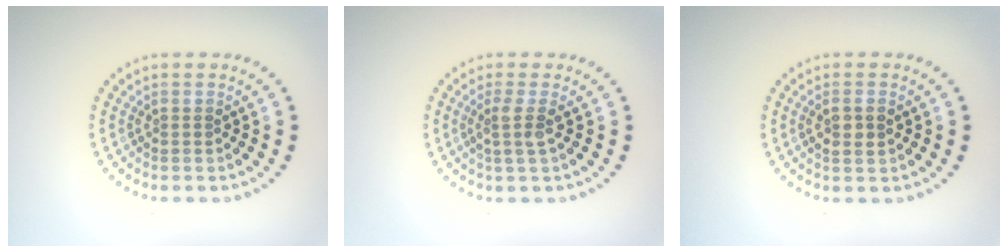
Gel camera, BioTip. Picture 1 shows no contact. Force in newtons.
{"total": 1.7, "press": 1.2, "slide": 1.2}
{"total": 1.7, "press": 1.7, "slide": 0.4}